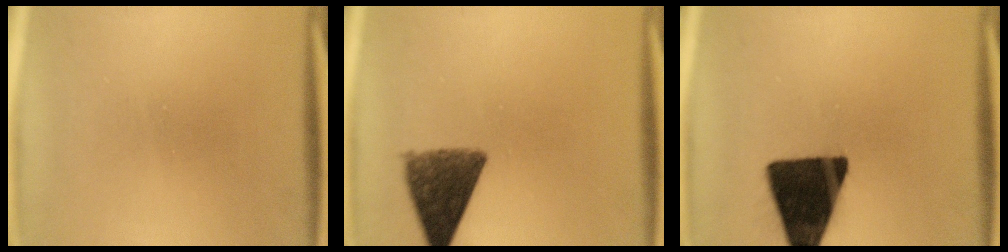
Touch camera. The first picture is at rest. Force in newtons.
{"total": 9.7}
{"total": 16.5}